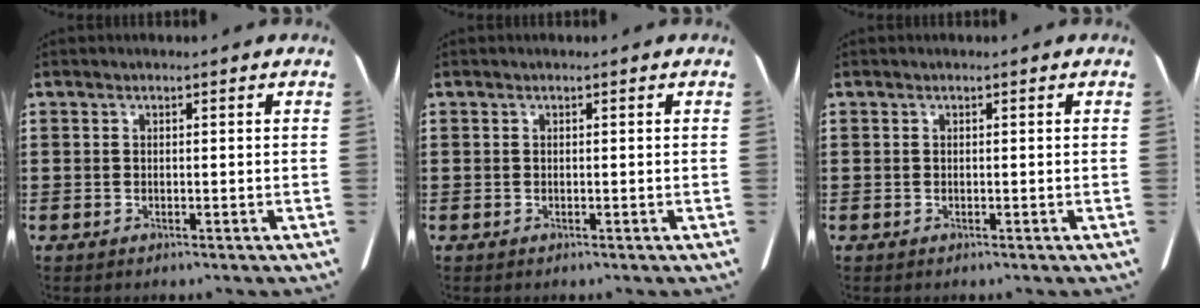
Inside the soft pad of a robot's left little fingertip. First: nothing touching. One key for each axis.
{"total": 0.0}
{"total": 0.0}